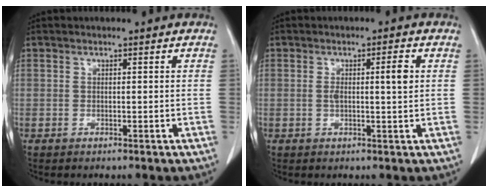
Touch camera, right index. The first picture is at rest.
{"total": 3.7, "force": [0.6, 0.2, 3.6], "torque": [-0.063, 0.006, 0.012]}